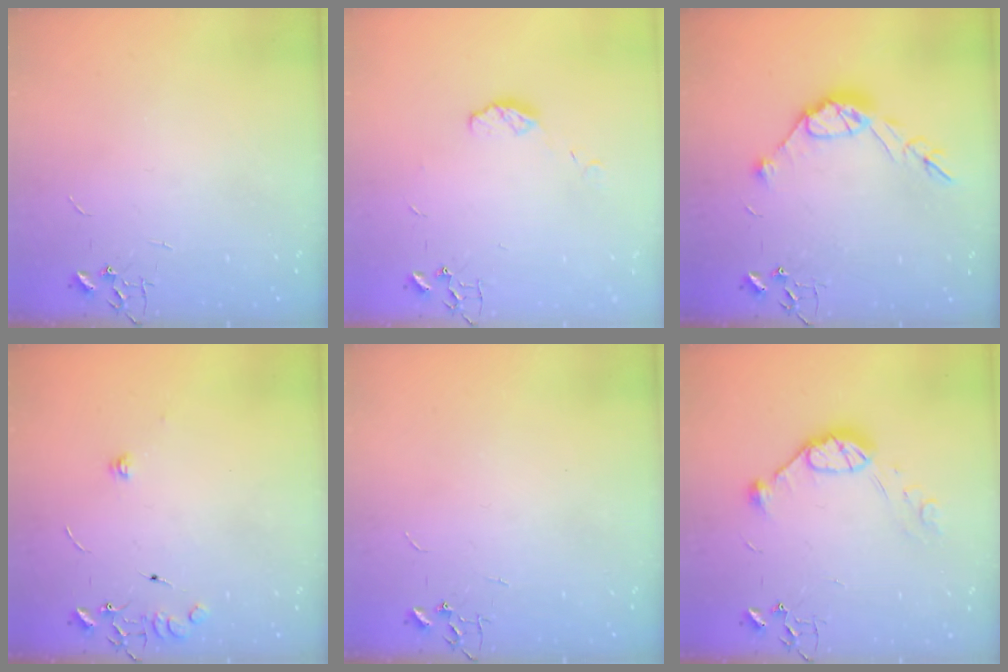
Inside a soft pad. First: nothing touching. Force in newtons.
{"total": 5.9, "press": 5.9, "slide": 0.5}
{"total": 12.0, "press": 12.0, "slide": 0.9}
{"total": 8.3, "press": 8.3, "slide": 0.2}
{"total": 0.0}
{"total": 11.1, "press": 11.0, "slide": 0.6}